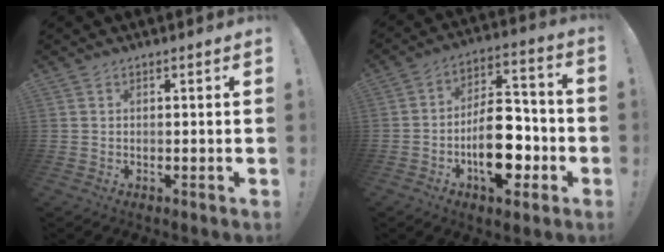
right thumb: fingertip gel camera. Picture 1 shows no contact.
{"total": 18.1, "force": [-5.9, 10.1, 13.8], "torque": [-0.217, 0.042, -0.089]}